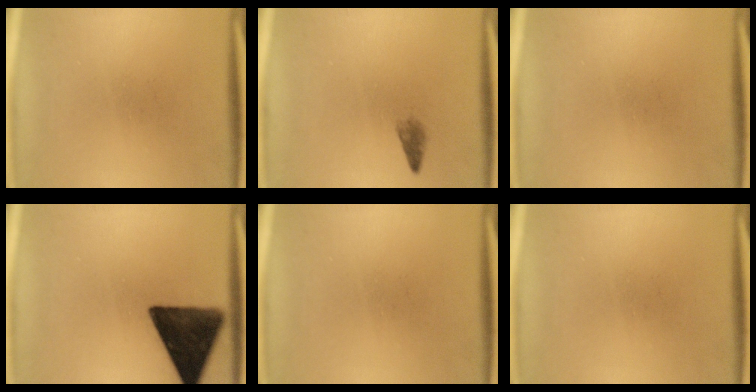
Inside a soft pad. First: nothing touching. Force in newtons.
{"total": 1.2}
{"total": 0.0}
{"total": 15.0}
{"total": 0.0}
{"total": 0.0}